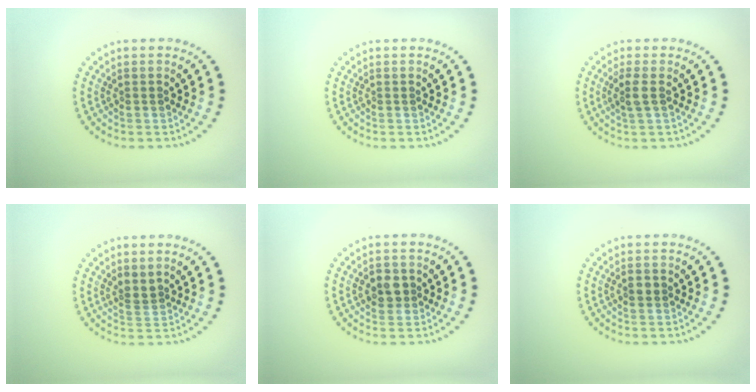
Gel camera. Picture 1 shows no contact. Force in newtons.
{"total": 0.0}
{"total": 1.6, "press": 1.4, "slide": 0.7}
{"total": 1.1, "press": 0.7, "slide": 0.9}
{"total": 1.9, "press": 1.9, "slide": 0.5}
{"total": 1.2, "press": 1.2, "slide": 0.0}